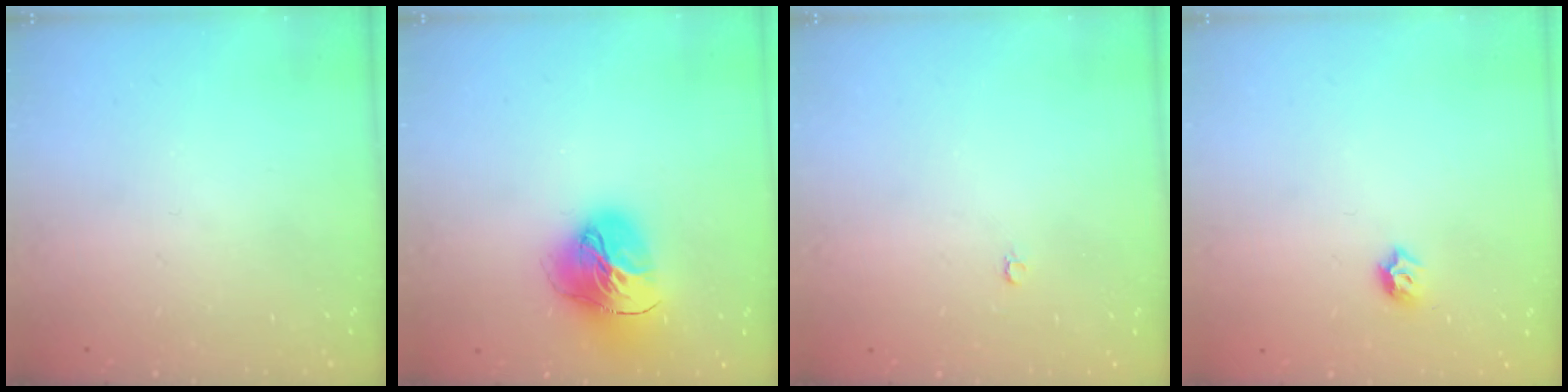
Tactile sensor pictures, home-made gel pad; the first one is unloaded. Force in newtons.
{"total": 16.9, "press": 16.8, "slide": 1.7}
{"total": 2.0, "press": 2.0, "slide": 0.4}
{"total": 4.0, "press": 3.9, "slide": 0.8}